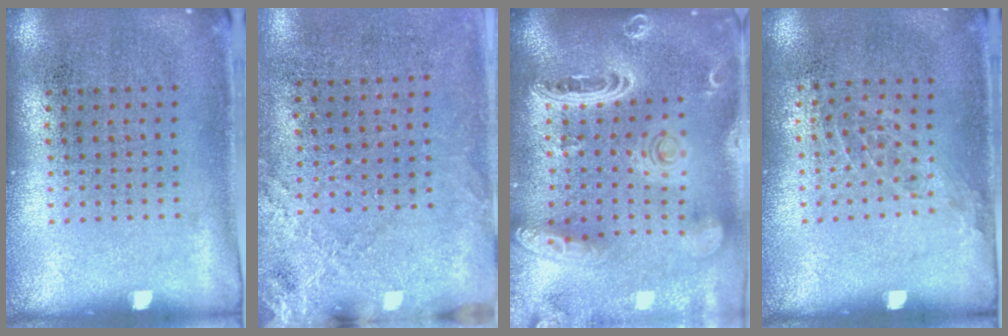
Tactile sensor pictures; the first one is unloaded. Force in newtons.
{"total": 2.4, "press": 2.1, "slide": 1.2}
{"total": 3.7, "press": 2.9, "slide": 2.3}
{"total": 0.9, "press": 0.7, "slide": 0.6}